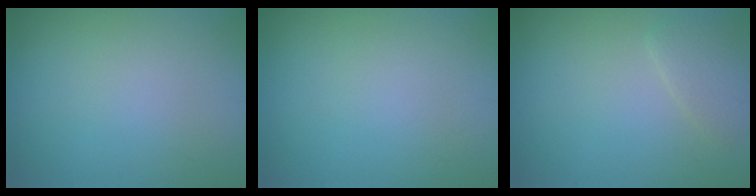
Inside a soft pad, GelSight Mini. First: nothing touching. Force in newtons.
{"total": 0.0}
{"total": 1.6, "press": 1.6, "slide": 0.2}